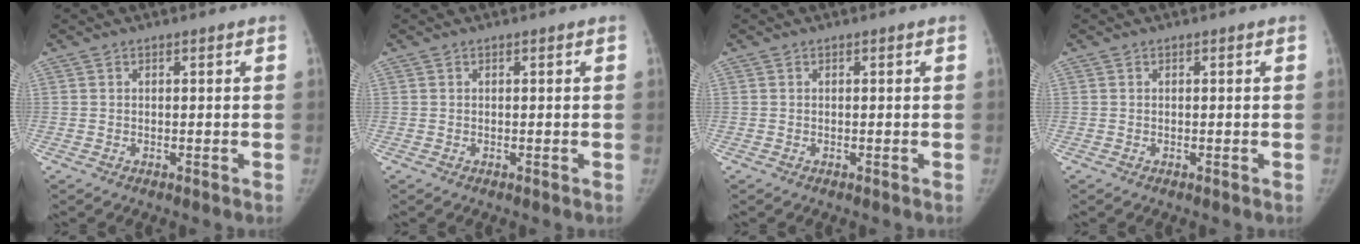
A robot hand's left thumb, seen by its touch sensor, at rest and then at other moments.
{"total": 0.0}
{"total": 0.0}
{"total": 0.0}